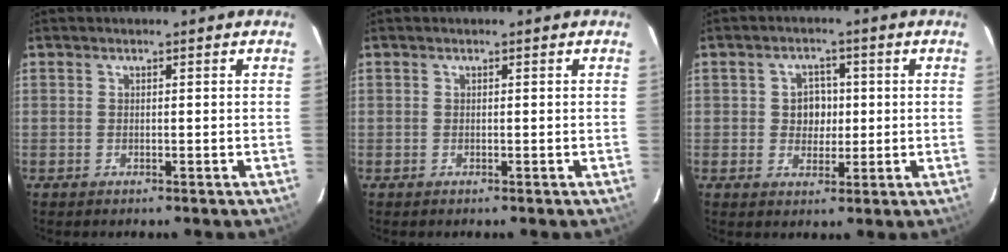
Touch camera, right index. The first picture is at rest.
{"total": 0.0}
{"total": 4.4, "force": [0.2, 3.9, 2.0], "torque": [-0.032, 0.012, 0.005]}